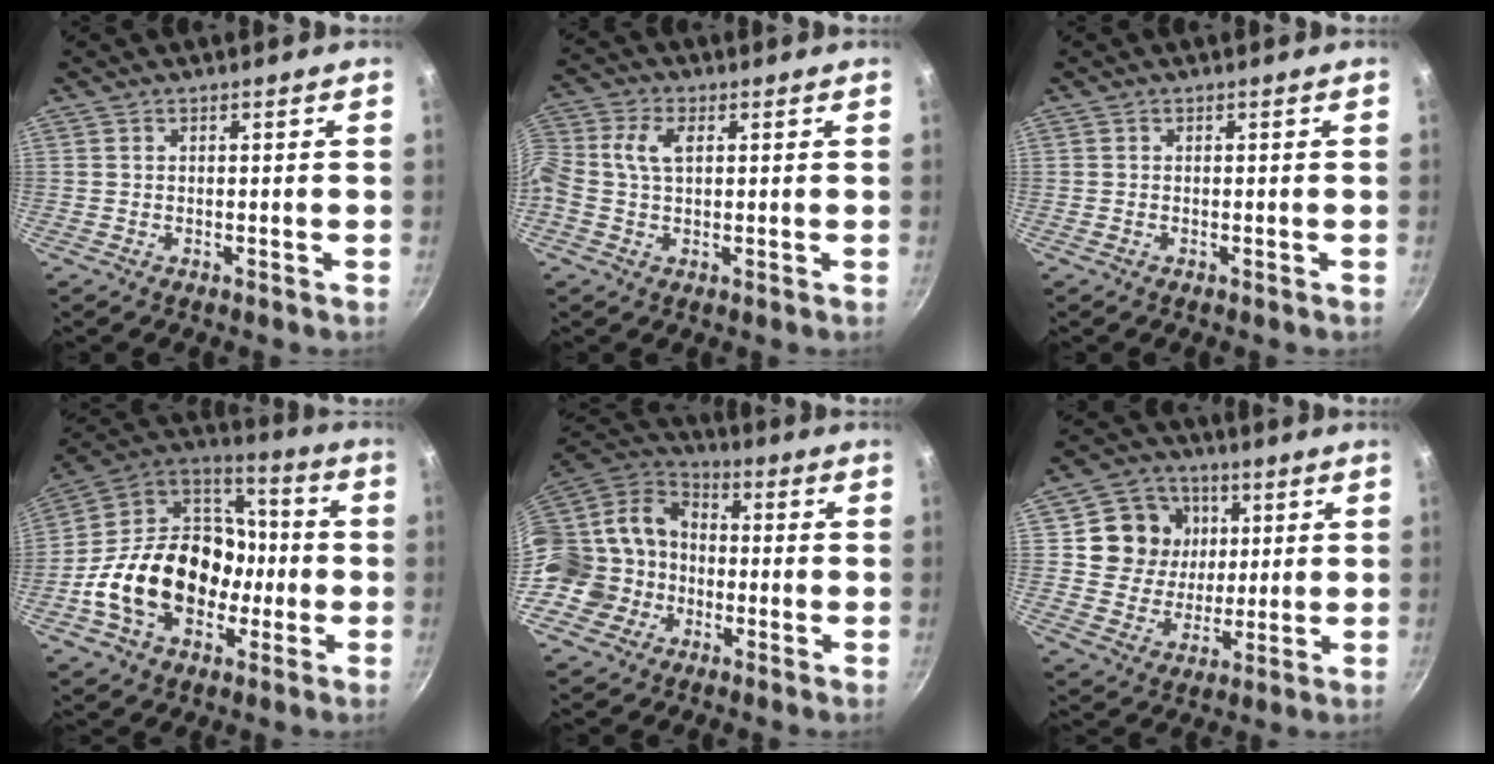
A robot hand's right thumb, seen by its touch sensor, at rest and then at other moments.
{"total": 7.3, "force": [1.1, 4.7, 5.5], "torque": [-0.120, 0.024, 0.009]}
{"total": 0.0}
{"total": 24.4, "force": [-5.3, 17.9, 15.8], "torque": [-0.245, 0.064, -0.090]}
{"total": 17.4, "force": [-4.0, 15.2, 7.5], "torque": [-0.127, 0.050, -0.078]}
{"total": 12.6, "force": [3.1, 11.4, 4.3], "torque": [-0.046, -0.004, 0.051]}